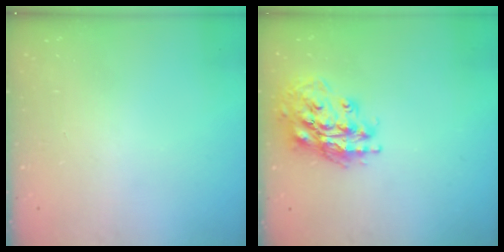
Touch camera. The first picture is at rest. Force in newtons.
{"total": 17.4, "press": 17.3, "slide": 2.4}